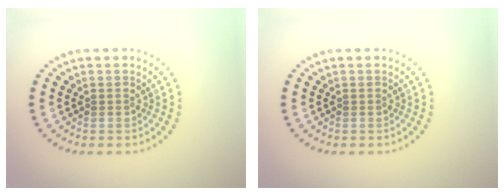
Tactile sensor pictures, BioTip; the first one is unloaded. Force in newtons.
{"total": 0.0}